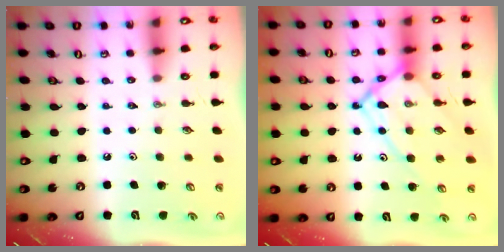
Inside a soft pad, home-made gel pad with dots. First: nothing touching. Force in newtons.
{"total": 12.6, "press": 12.6, "slide": 1.1}